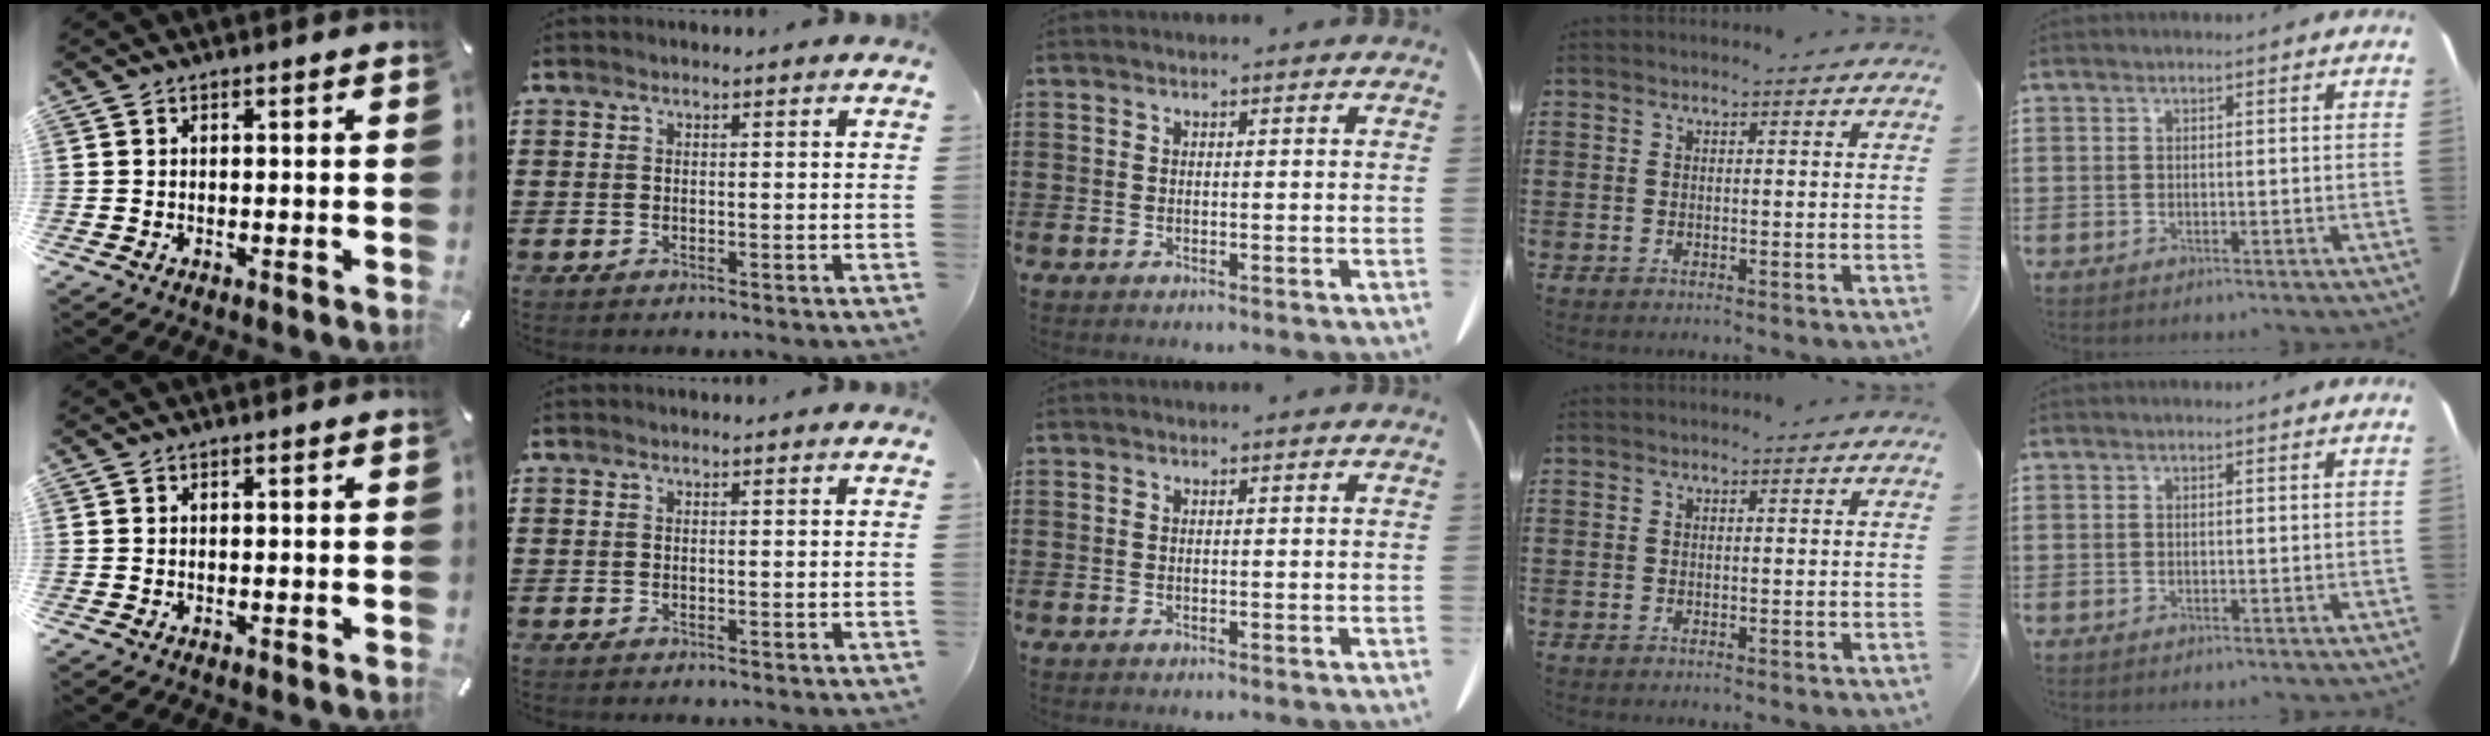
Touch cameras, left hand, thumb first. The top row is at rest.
{}